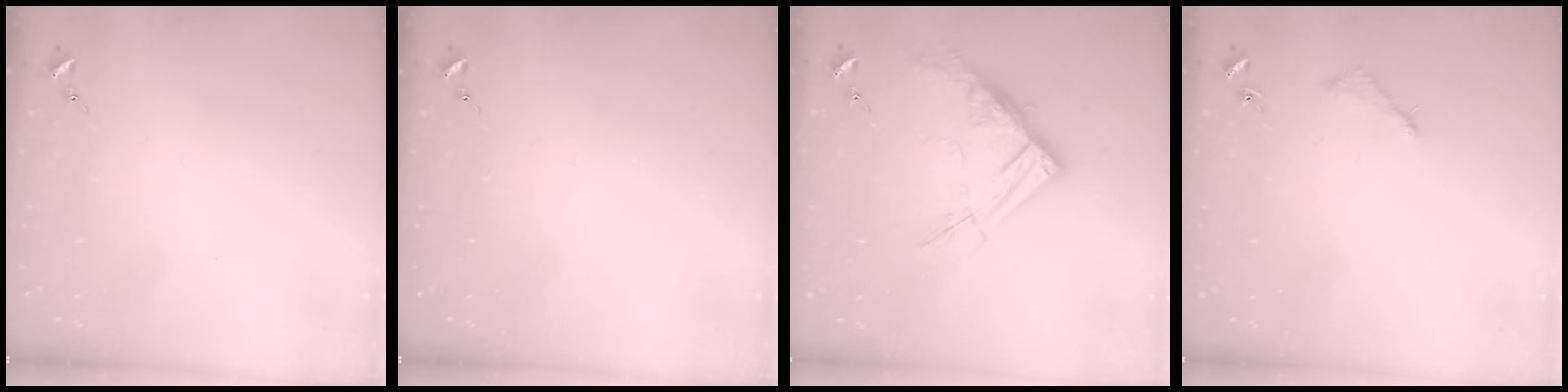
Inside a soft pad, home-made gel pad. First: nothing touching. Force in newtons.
{"total": 0.0}
{"total": 14.1, "press": 14.0, "slide": 1.5}
{"total": 3.0, "press": 3.0, "slide": 0.4}